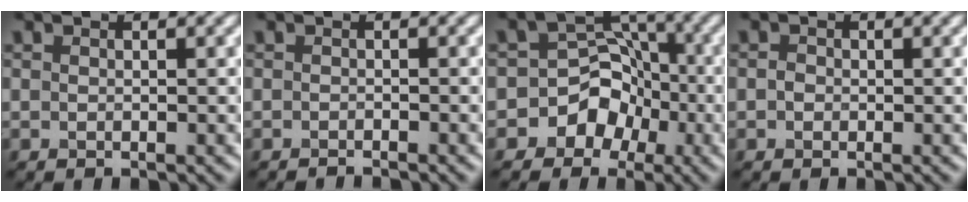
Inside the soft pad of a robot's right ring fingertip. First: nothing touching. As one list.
[{"total": 0.7, "force": [-0.7, -0.1, 0.1], "torque": [-0.001, 0.000, -0.014]}, {"total": 7.2, "force": [-3.3, 6.3, 1.3], "torque": [0.013, 0.013, -0.072]}, {"total": 0.6, "force": [0.0, 0.5, 0.1], "torque": [-0.003, 0.001, -0.005]}]